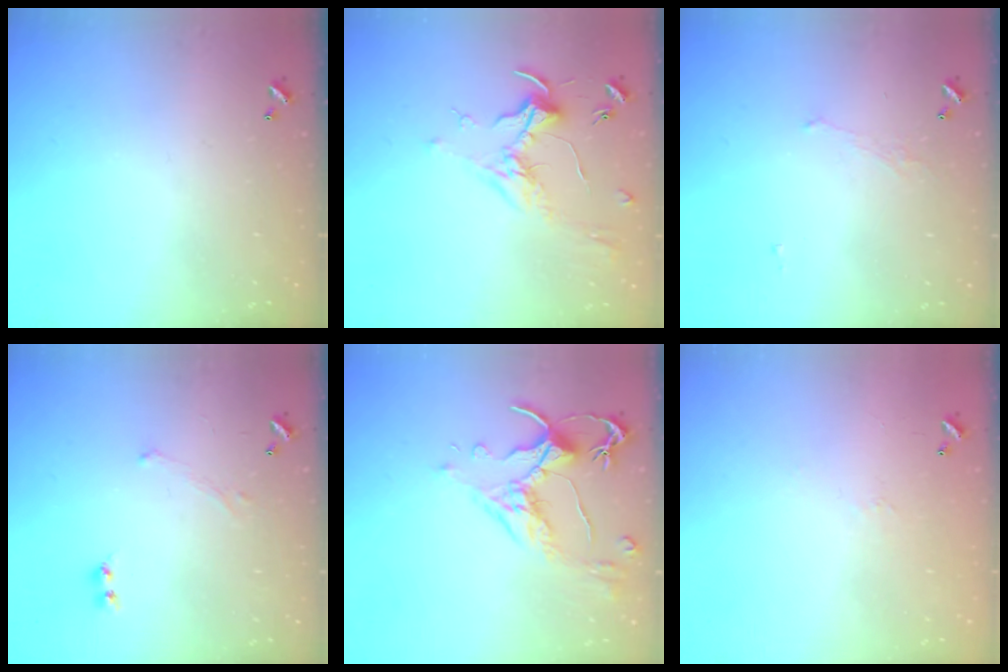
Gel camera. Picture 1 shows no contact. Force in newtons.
{"total": 1.7, "press": 1.5, "slide": 0.8}
{"total": 1.1, "press": 0.8, "slide": 0.7}
{"total": 0.7, "press": 0.7, "slide": 0.3}
{"total": 2.5, "press": 2.1, "slide": 1.4}
{"total": 6.6, "press": 6.6, "slide": 0.8}